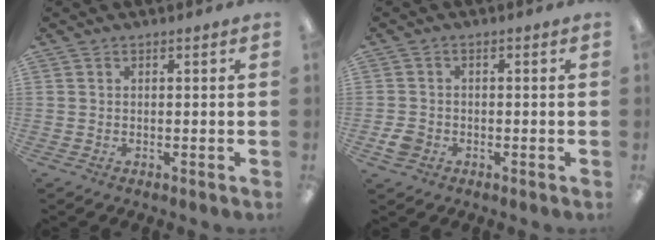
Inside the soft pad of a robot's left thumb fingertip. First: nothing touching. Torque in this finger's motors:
{"motor_torque": [-0.07, 0.11, 0.14, -0.14, 0.00]}